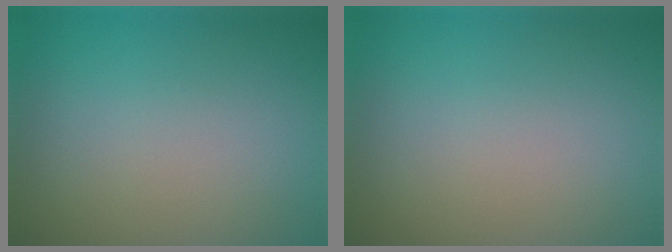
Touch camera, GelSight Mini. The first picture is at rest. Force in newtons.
{"total": 0.0}